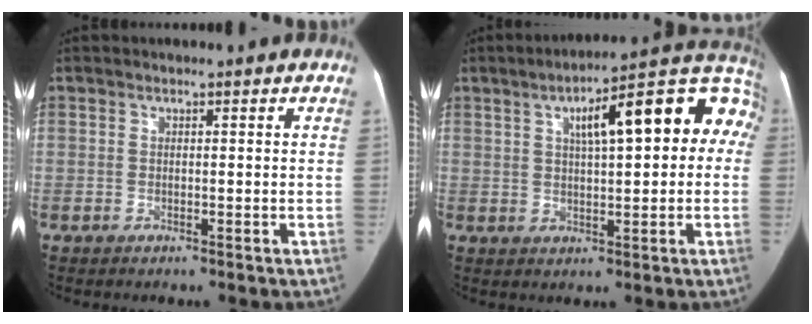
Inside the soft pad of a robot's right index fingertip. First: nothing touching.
{"total": 16.8, "force": [4.5, 4.7, 15.5], "torque": [-0.209, 0.054, 0.056]}